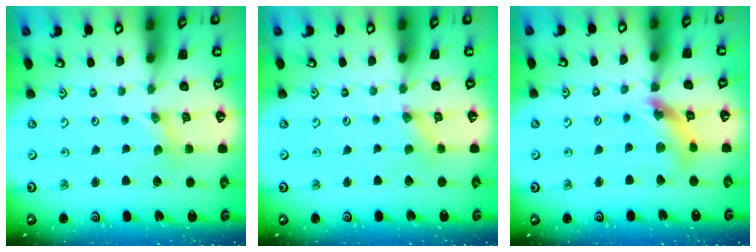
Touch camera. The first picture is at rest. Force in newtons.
{"total": 0.0}
{"total": 11.7, "press": 11.7, "slide": 1.3}